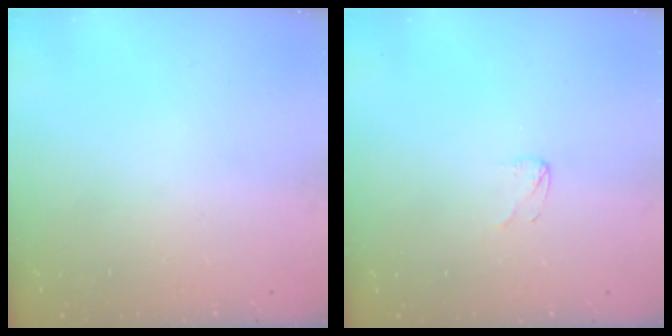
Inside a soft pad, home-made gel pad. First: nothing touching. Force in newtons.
{"total": 2.6, "press": 2.6, "slide": 0.2}